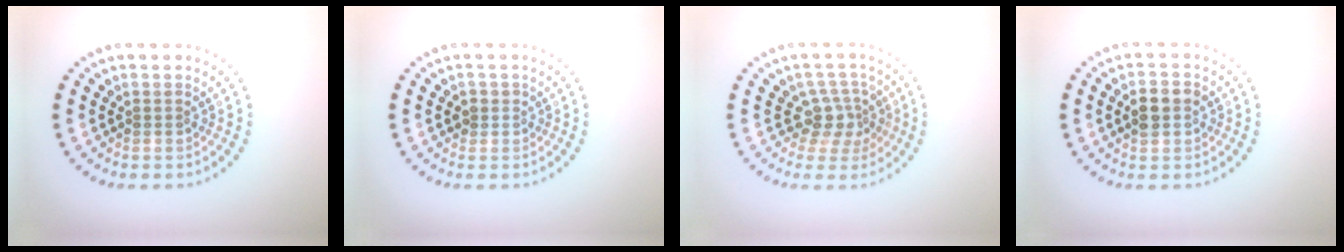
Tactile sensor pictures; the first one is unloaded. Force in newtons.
{"total": 1.1, "press": 1.0, "slide": 0.5}
{"total": 2.7, "press": 2.1, "slide": 1.7}
{"total": 2.9, "press": 2.9, "slide": 0.2}